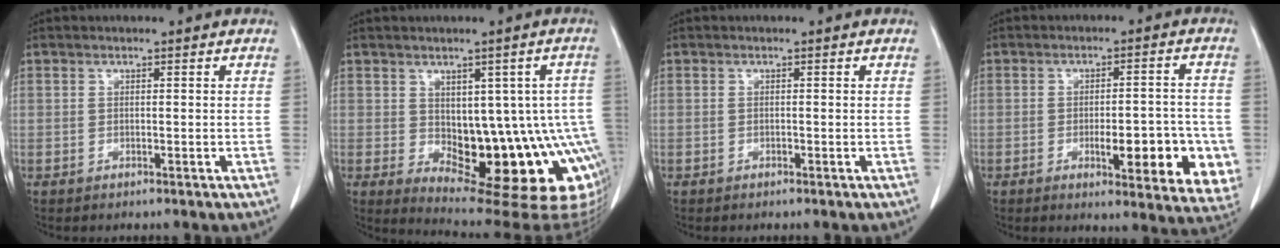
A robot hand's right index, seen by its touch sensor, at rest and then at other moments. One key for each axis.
{"total": 18.1, "fx": -3.7, "fy": 8.0, "fz": 15.8, "tx": -0.128, "ty": 0.018, "tz": -0.023}
{"total": 0.0}
{"total": 12.8, "fx": -3.4, "fy": 3.7, "fz": 11.8, "tx": -0.111, "ty": 0.002, "tz": -0.031}